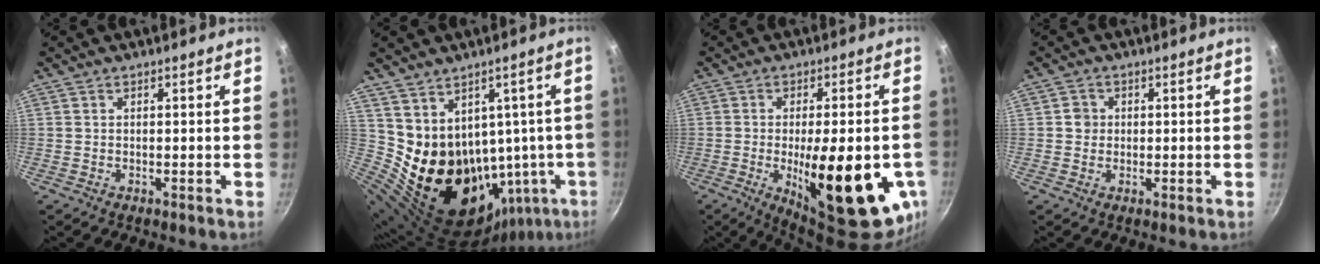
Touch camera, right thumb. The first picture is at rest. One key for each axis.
{"total": 17.2, "fx": 3.1, "fy": 13.6, "fz": 10.0, "tx": -0.094, "ty": -0.017, "tz": 0.092}
{"total": 21.9, "fx": -5.3, "fy": 7.2, "fz": 20.0, "tx": -0.254, "ty": -0.008, "tz": -0.062}
{"total": 2.4, "fx": 0.1, "fy": 2.3, "fz": 0.7, "tx": 0.001, "ty": 0.007, "tz": -0.002}